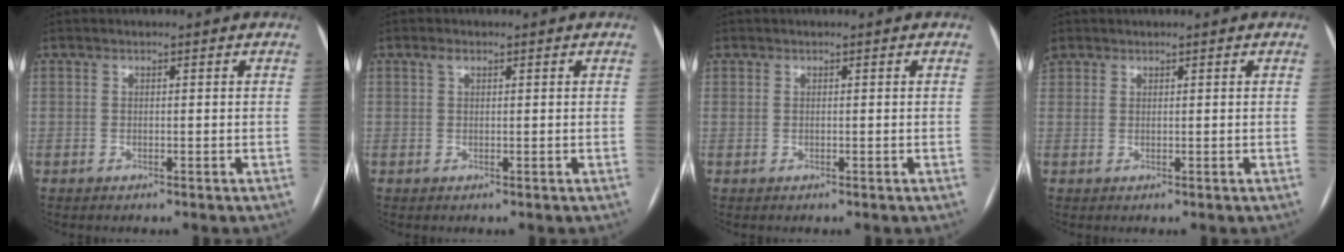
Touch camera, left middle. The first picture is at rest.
{"total": 1.1, "force": [0.6, 0.5, 0.7], "torque": [-0.017, 0.009, 0.012]}
{"total": 2.7, "force": [-1.3, -2.2, -1.0], "torque": [0.020, -0.008, -0.019]}
{"total": 1.1, "force": [-0.1, -0.9, -0.6], "torque": [0.007, -0.002, 0.007]}